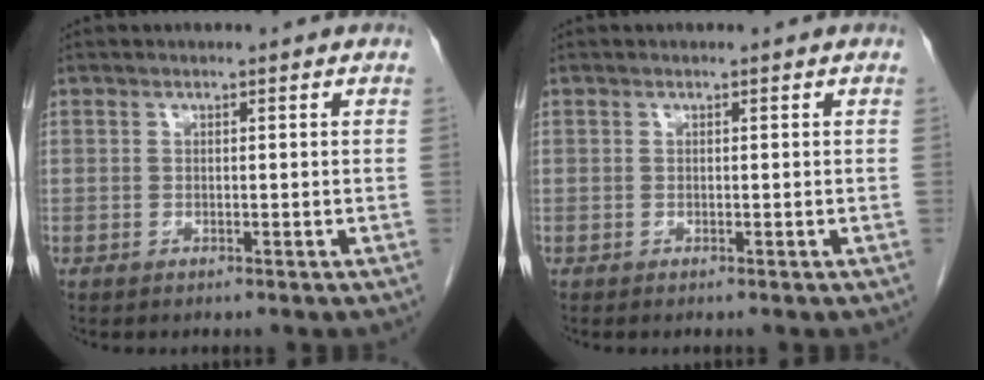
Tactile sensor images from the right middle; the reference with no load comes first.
{"total": 0.0}